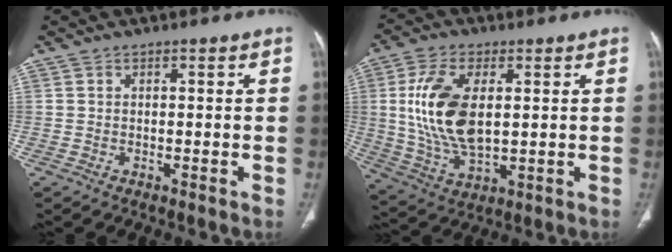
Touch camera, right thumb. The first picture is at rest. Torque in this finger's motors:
{"motor_torque": [2.00, 2.24, 1.62, 0.10, 0.21]}